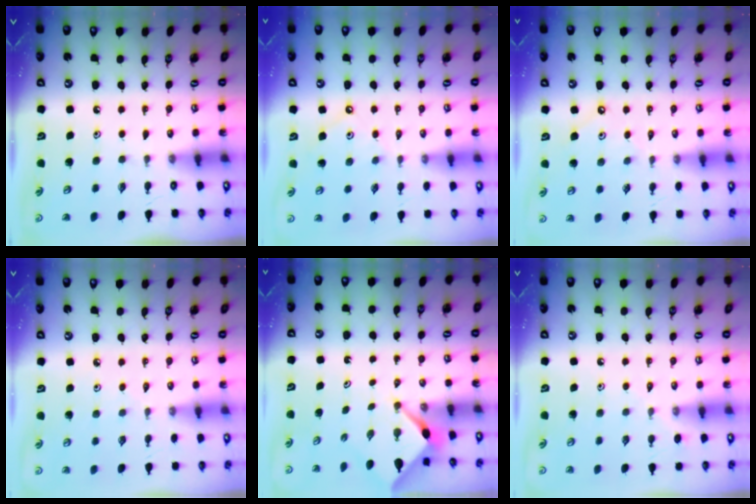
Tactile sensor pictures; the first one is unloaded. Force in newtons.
{"total": 1.6, "press": 1.6, "slide": 0.2}
{"total": 2.6, "press": 2.6, "slide": 0.2}
{"total": 1.9, "press": 1.8, "slide": 0.5}
{"total": 2.1, "press": 2.1, "slide": 0.3}
{"total": 3.3, "press": 3.2, "slide": 0.6}